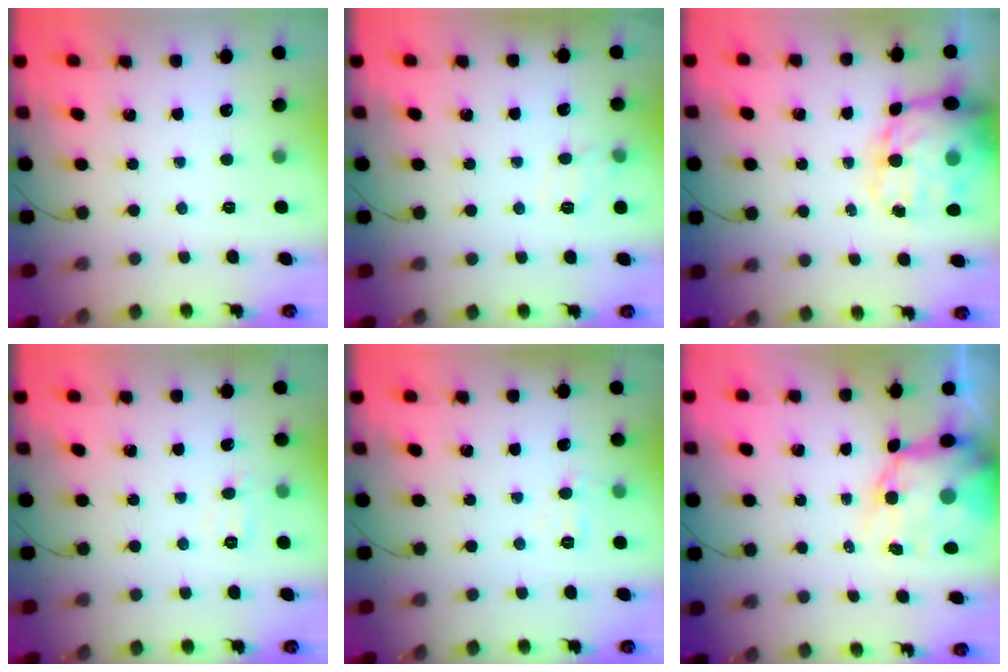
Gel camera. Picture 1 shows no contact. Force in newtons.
{"total": 7.5, "press": 7.3, "slide": 1.7}
{"total": 18.8, "press": 18.1, "slide": 5.0}
{"total": 5.8, "press": 5.6, "slide": 1.3}
{"total": 3.8, "press": 3.6, "slide": 1.3}
{"total": 12.2, "press": 11.7, "slide": 3.5}